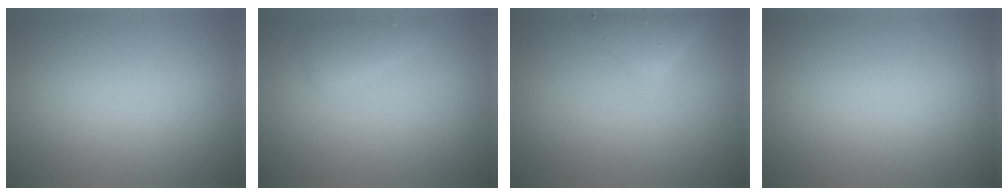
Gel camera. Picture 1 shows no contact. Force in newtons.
{"total": 1.4, "press": 1.4, "slide": 0.1}
{"total": 2.5, "press": 2.5, "slide": 0.2}
{"total": 0.0}